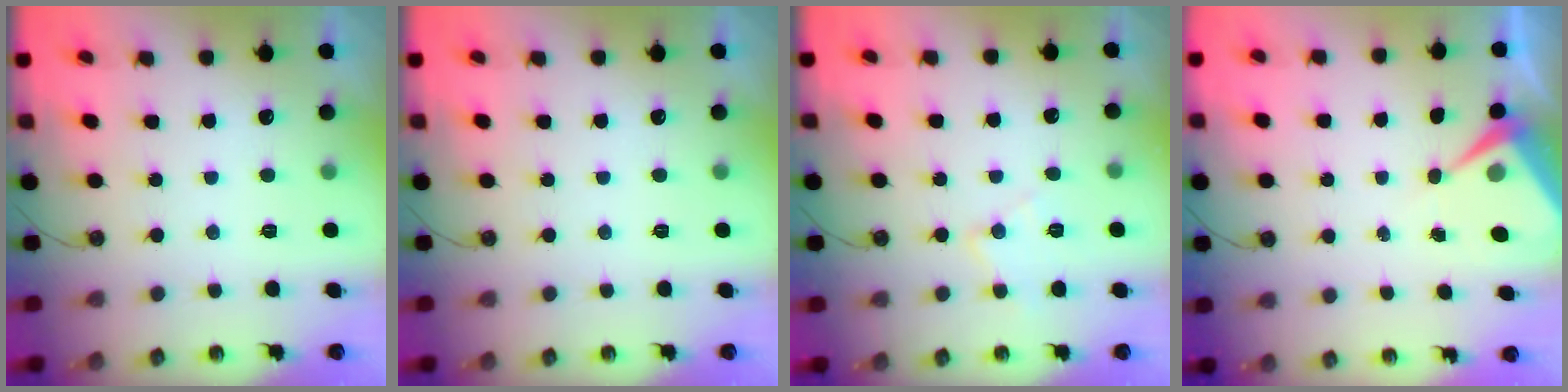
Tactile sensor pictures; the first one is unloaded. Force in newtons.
{"total": 0.0}
{"total": 7.8, "press": 7.7, "slide": 0.4}
{"total": 6.8, "press": 6.7, "slide": 0.7}